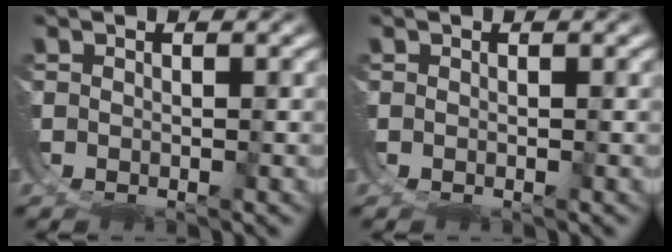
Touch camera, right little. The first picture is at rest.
{"total": 0.0}